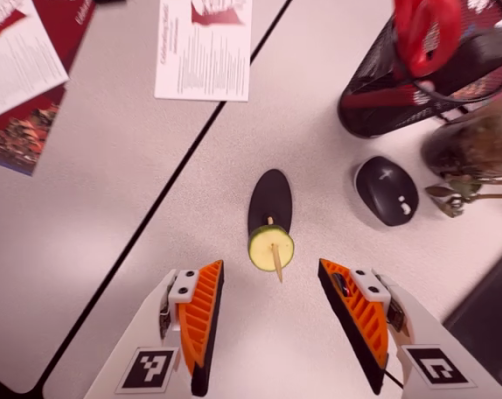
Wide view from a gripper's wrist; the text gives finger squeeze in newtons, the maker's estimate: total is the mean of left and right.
{"total": 0.9, "left": 0.9, "right": 1.0}